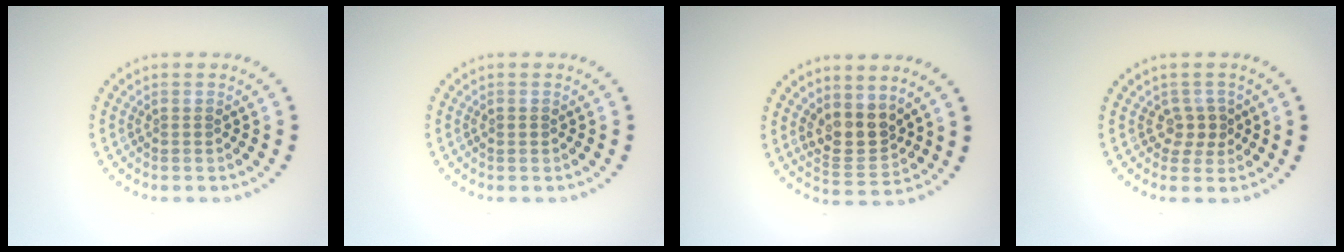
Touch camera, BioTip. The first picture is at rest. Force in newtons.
{"total": 0.6, "press": 0.6, "slide": 0.1}
{"total": 3.4, "press": 2.9, "slide": 1.8}
{"total": 1.9, "press": 1.6, "slide": 1.0}